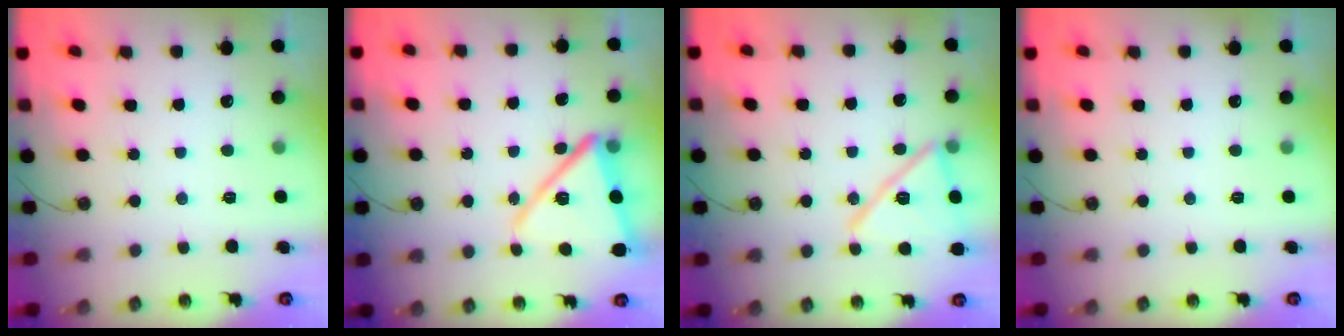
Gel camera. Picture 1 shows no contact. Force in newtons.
{"total": 16.0, "press": 16.0, "slide": 1.0}
{"total": 16.5, "press": 16.5, "slide": 1.2}
{"total": 0.0}